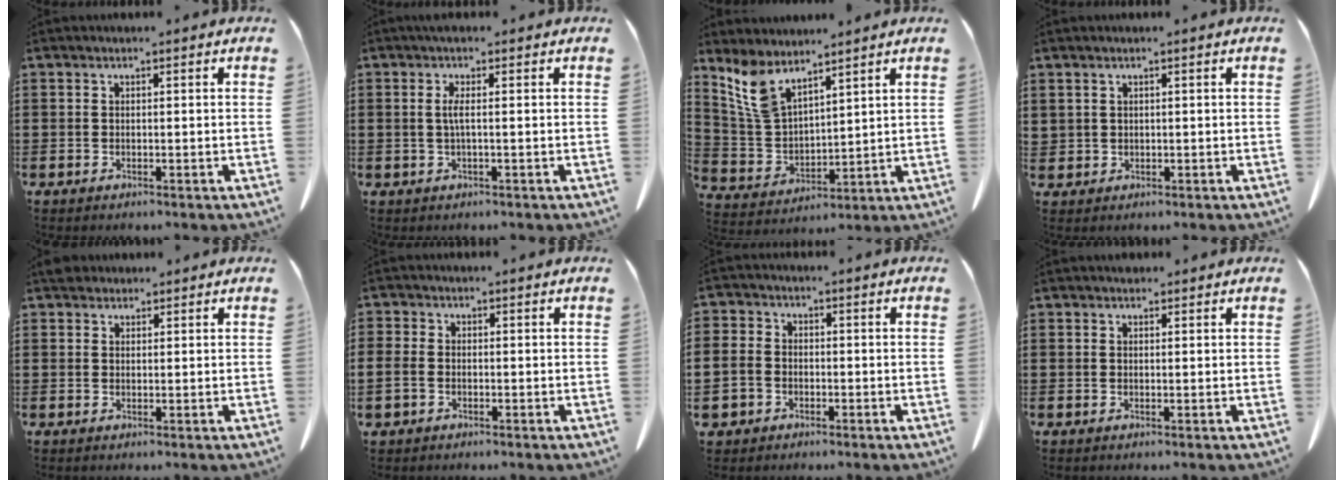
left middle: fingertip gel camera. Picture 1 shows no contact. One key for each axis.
{"total": 2.1, "fx": 0.1, "fy": 0.0, "fz": 2.1, "tx": -0.043, "ty": -0.004, "tz": 0.001}
{"total": 8.0, "fx": 6.3, "fy": 3.0, "fz": 3.9, "tx": -0.099, "ty": -0.014, "tz": 0.121}
{"total": 1.0, "fx": 0.8, "fy": 0.6, "fz": 0.2, "tx": -0.008, "ty": 0.001, "tz": 0.016}
{"total": 2.3, "fx": 1.8, "fy": 1.2, "fz": 0.6, "tx": -0.011, "ty": 0.003, "tz": 0.035}
{"total": 2.1, "fx": -0.9, "fy": 1.4, "fz": 1.4, "tx": -0.042, "ty": -0.004, "tz": -0.020}
{"total": 3.3, "fx": -1.6, "fy": 2.7, "fz": 0.9, "tx": -0.041, "ty": 0.000, "tz": -0.040}
{"total": 0.7, "fx": 0.6, "fy": 0.4, "fz": 0.2, "tx": 0.003, "ty": -0.003, "tz": 0.010}